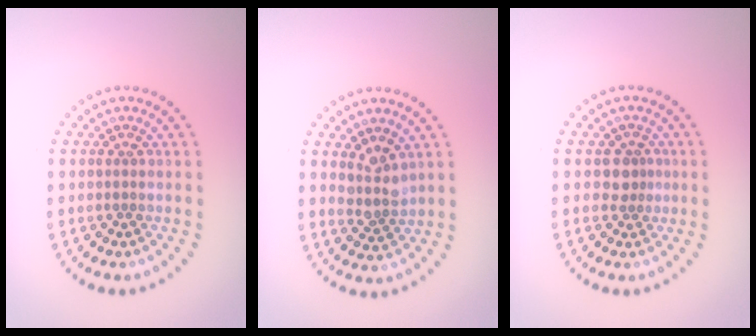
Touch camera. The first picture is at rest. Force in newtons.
{"total": 2.4, "press": 1.9, "slide": 1.5}
{"total": 1.5, "press": 1.1, "slide": 1.0}